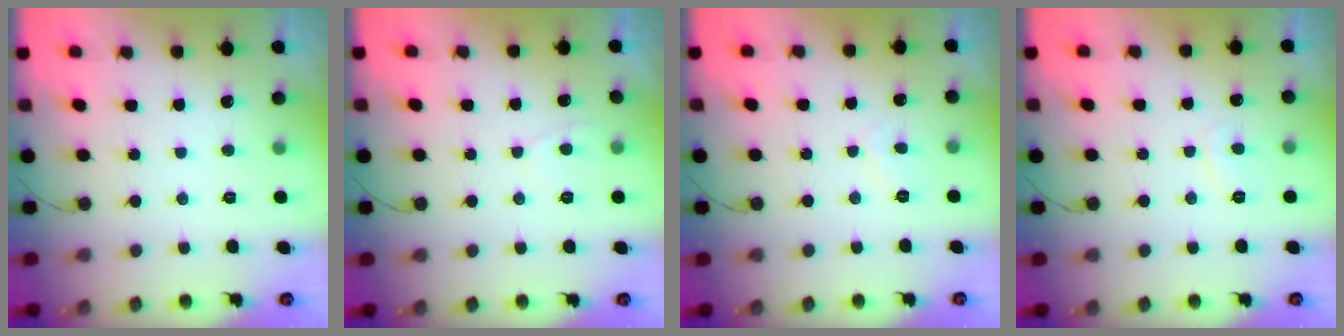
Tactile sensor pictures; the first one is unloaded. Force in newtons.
{"total": 3.2, "press": 3.2, "slide": 0.4}
{"total": 3.0, "press": 3.0, "slide": 0.4}
{"total": 2.0, "press": 1.9, "slide": 0.5}